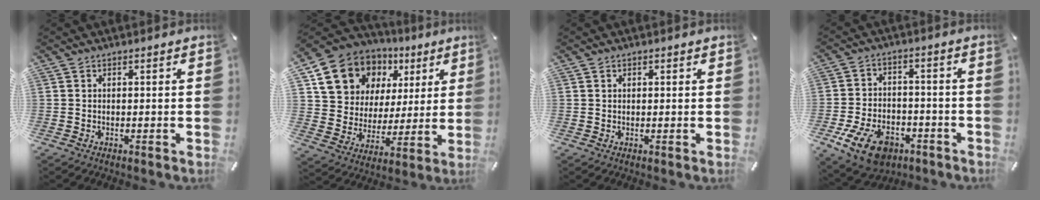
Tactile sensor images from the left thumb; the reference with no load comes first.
{"total": 14.3, "force": [7.5, 11.3, 4.6], "torque": [-0.093, -0.038, 0.142]}
{"total": 0.6, "force": [0.3, 0.5, 0.2], "torque": [-0.003, 0.003, 0.006]}
{"total": 12.1, "force": [-6.5, 7.4, 7.1], "torque": [-0.141, 0.039, -0.113]}